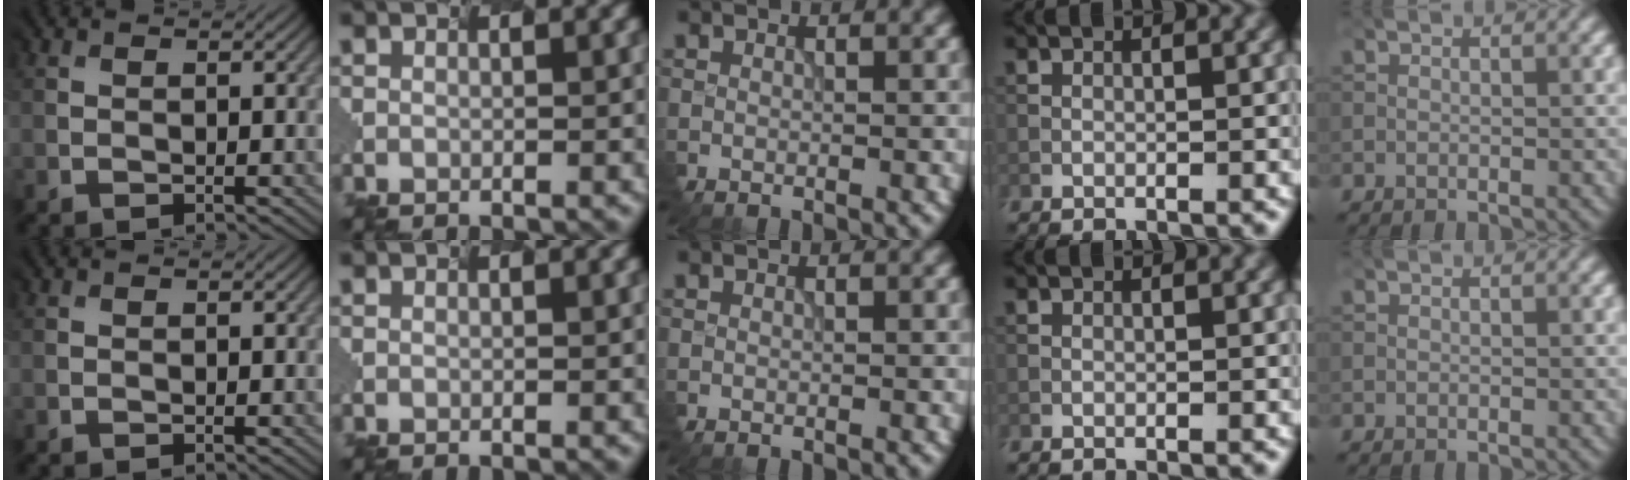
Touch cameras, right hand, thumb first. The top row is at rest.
{}